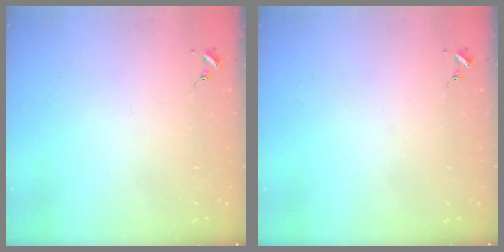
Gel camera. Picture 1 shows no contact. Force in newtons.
{"total": 0.0}